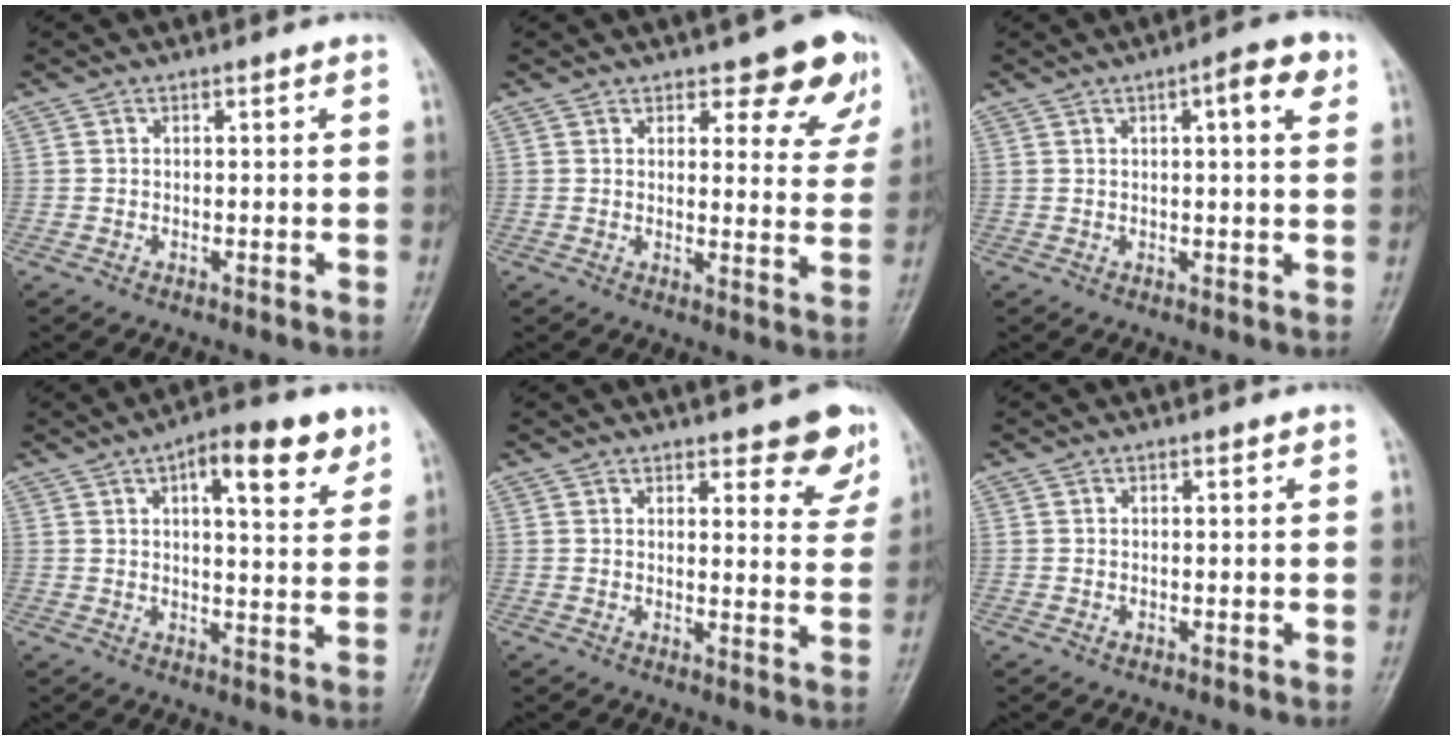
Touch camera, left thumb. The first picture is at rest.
{"total": 9.4, "force": [6.8, 3.9, 5.1], "torque": [-0.021, -0.042, 0.073]}
{"total": 6.1, "force": [2.5, 1.5, 5.3], "torque": [-0.066, 0.001, 0.028]}
{"total": 11.5, "force": [6.0, 4.1, 8.9], "torque": [-0.098, -0.020, 0.079]}
{"total": 7.6, "force": [5.5, 2.7, 4.5], "torque": [-0.021, -0.035, 0.060]}
{"total": 0.0}